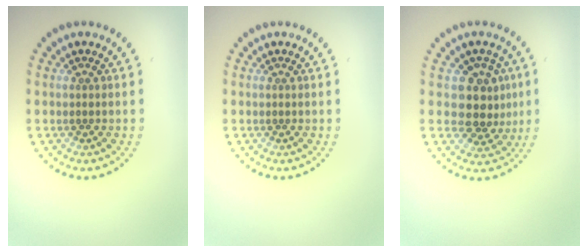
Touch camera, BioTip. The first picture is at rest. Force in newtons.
{"total": 0.0}
{"total": 3.8, "press": 3.4, "slide": 1.6}